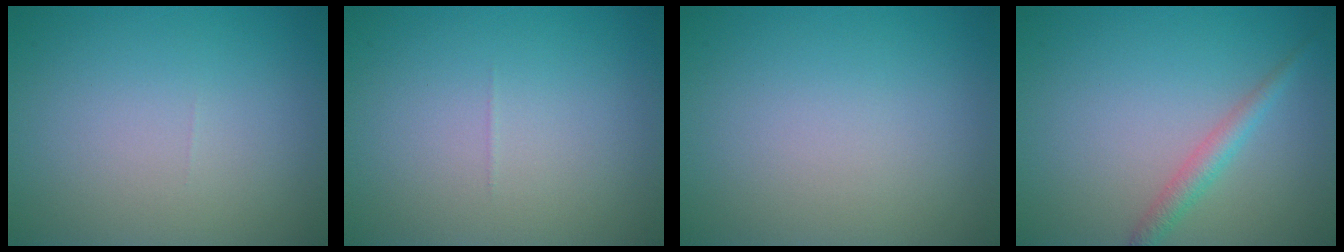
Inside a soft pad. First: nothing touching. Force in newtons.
{"total": 0.0}
{"total": 0.0}
{"total": 1.9, "press": 1.9, "slide": 0.1}